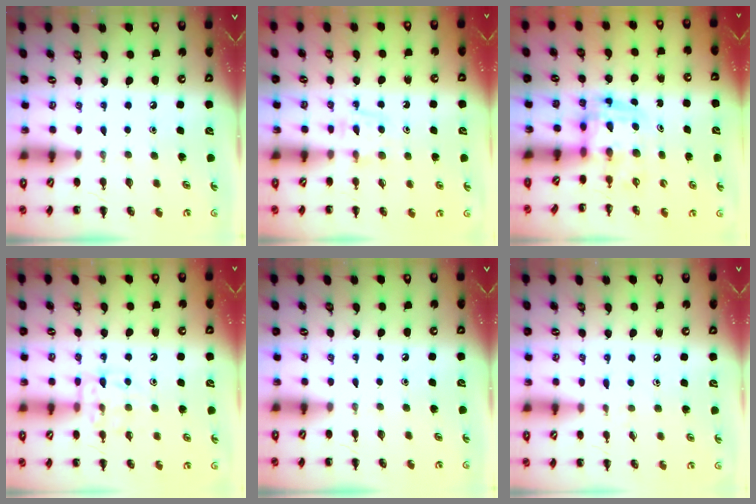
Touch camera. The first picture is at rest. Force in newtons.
{"total": 4.8, "press": 4.4, "slide": 1.8}
{"total": 3.6, "press": 3.5, "slide": 0.6}
{"total": 9.9, "press": 9.8, "slide": 0.7}
{"total": 0.0}
{"total": 3.9, "press": 3.6, "slide": 1.7}